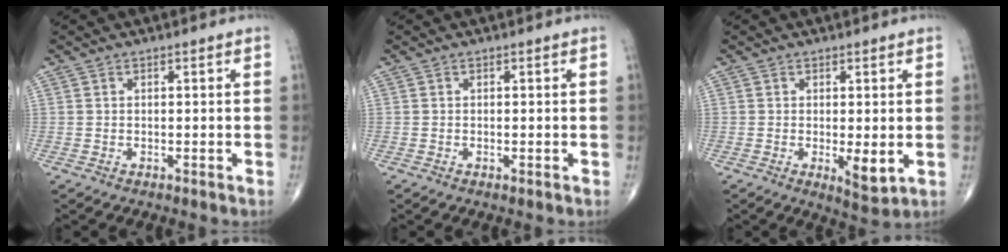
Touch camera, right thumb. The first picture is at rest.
{"total": 0.0}
{"total": 4.4, "force": [-0.5, 1.5, 4.1], "torque": [-0.061, -0.016, -0.003]}